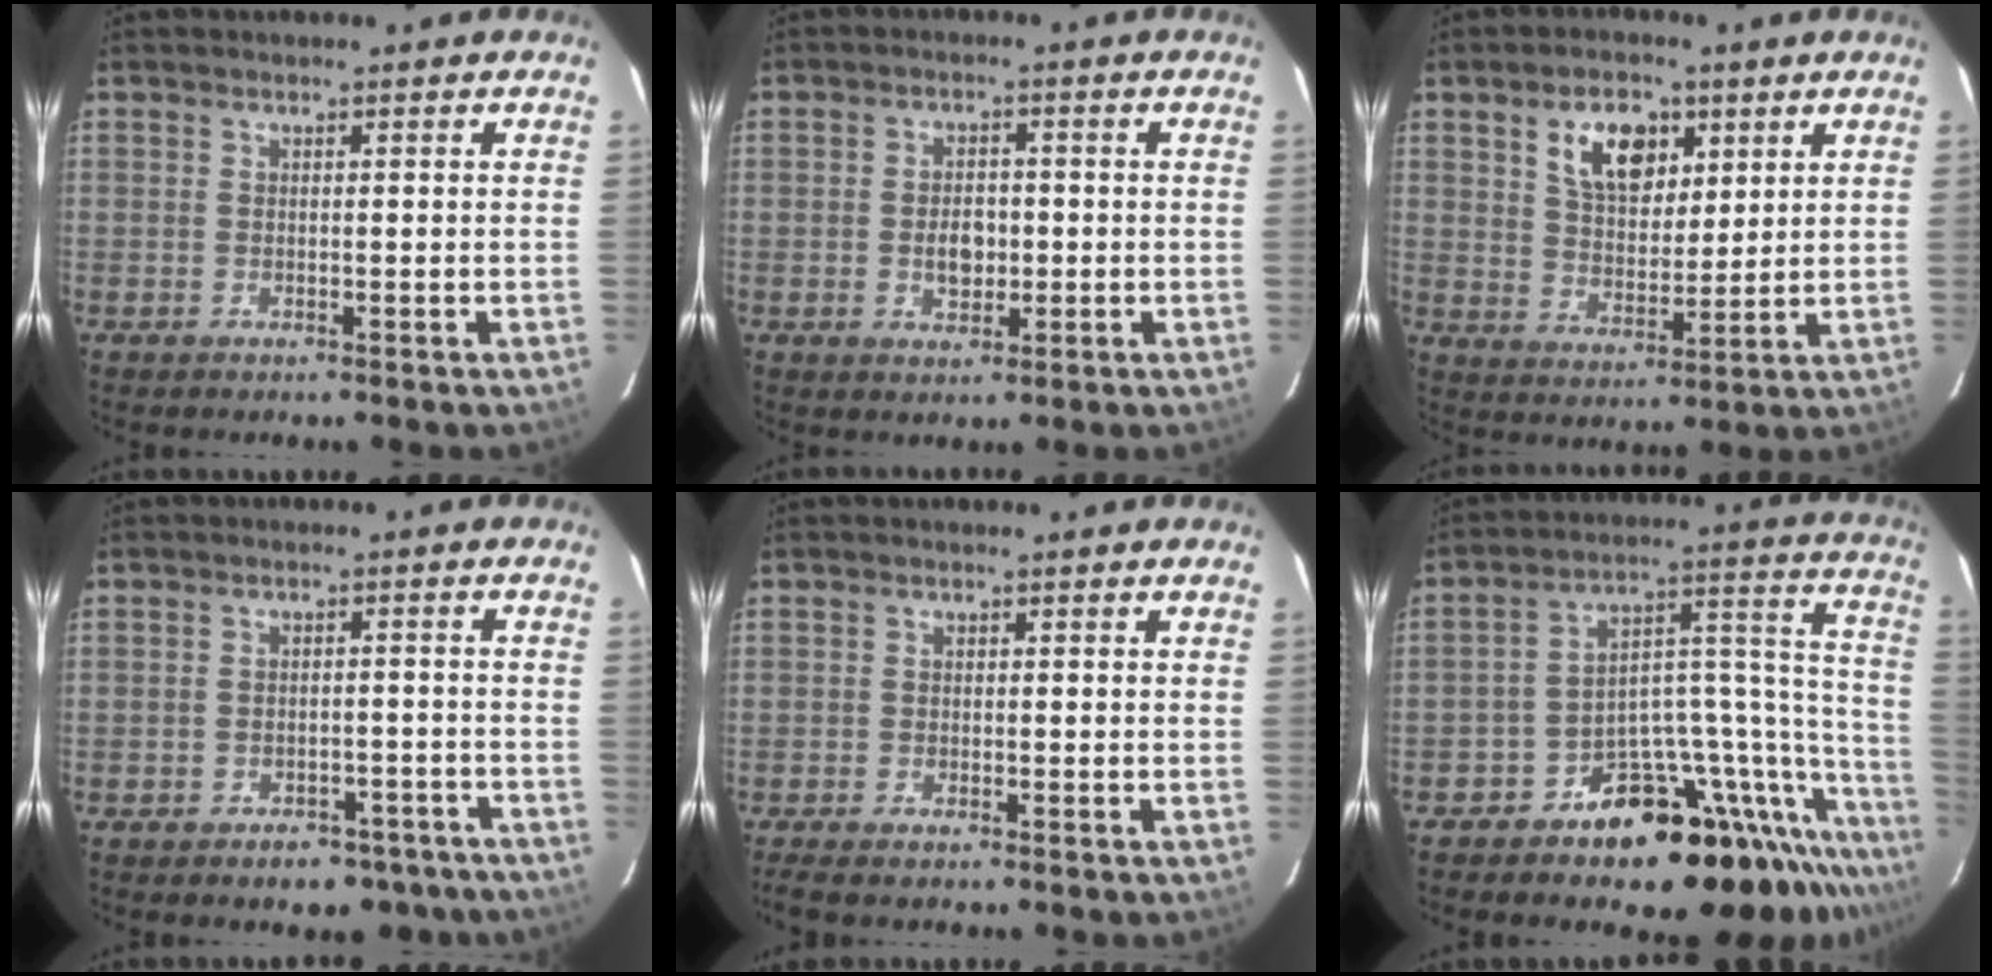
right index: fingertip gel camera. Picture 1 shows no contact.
{"total": 4.7, "force": [-0.8, 3.1, 3.4], "torque": [-0.060, 0.003, -0.010]}
{"total": 9.9, "force": [4.5, 6.0, 6.5], "torque": [-0.109, 0.013, 0.083]}
{"total": 10.4, "force": [-8.4, 5.3, 3.2], "torque": [-0.064, 0.020, -0.087]}
{"total": 3.5, "force": [-2.9, 0.8, 1.6], "torque": [-0.045, -0.014, -0.054]}
{"total": 21.7, "force": [-18.7, 7.2, 8.5], "torque": [-0.052, 0.057, -0.293]}